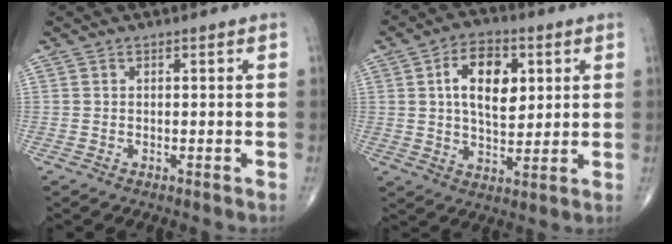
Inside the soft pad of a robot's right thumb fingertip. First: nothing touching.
{"total": 11.5, "force": [2.9, 6.7, 8.9], "torque": [-0.122, -0.006, 0.047]}